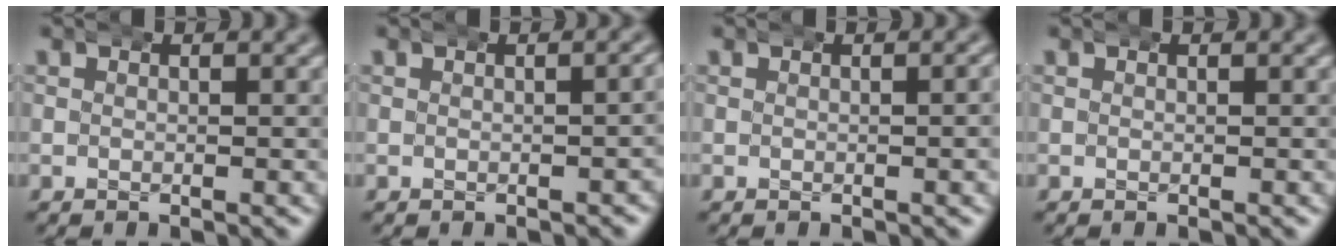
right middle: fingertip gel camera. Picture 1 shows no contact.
{"total": 1.3, "force": [-0.4, 0.7, 1.1], "torque": [-0.007, 0.009, -0.007]}
{"total": 1.0, "force": [0.4, 0.1, 0.9], "torque": [-0.009, 0.012, 0.001]}
{"total": 0.0}